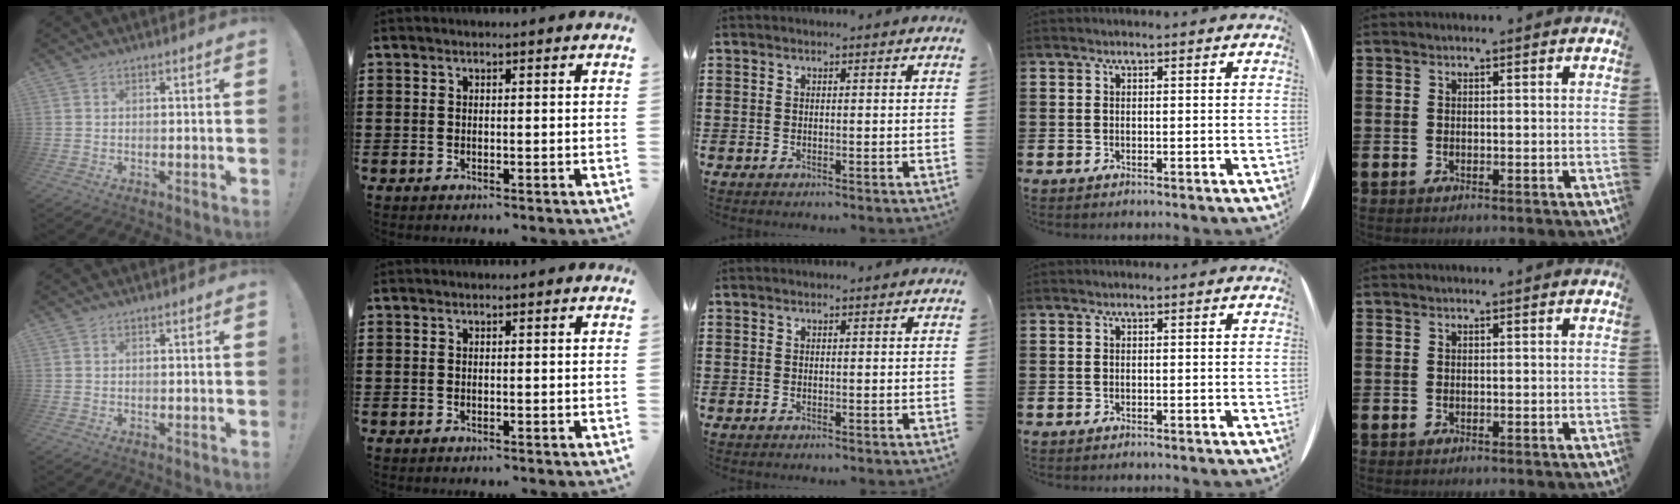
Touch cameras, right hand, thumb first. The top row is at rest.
{}